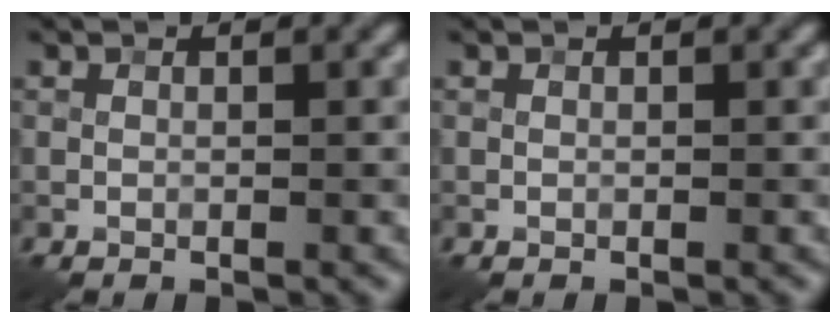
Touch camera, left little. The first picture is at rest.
{"total": 0.0}